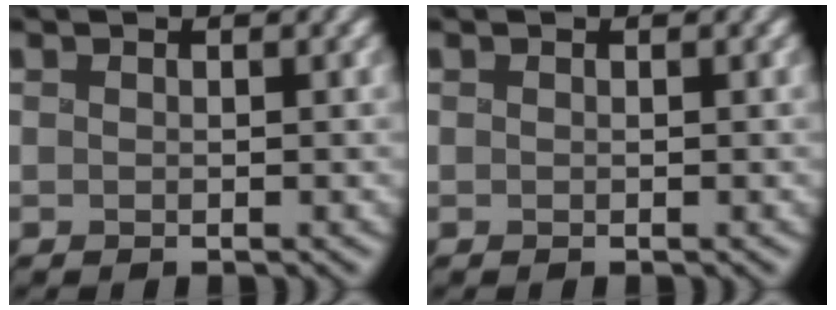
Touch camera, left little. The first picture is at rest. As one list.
[{"total": 0.0}]